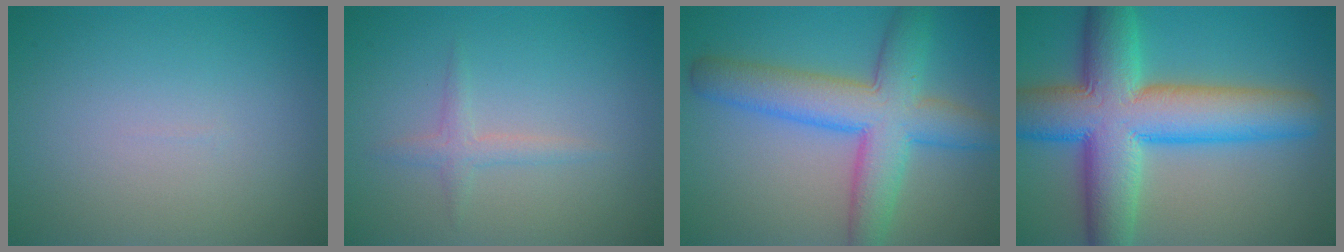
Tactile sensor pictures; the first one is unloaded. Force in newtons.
{"total": 1.5, "press": 1.5, "slide": 0.1}
{"total": 7.9, "press": 7.9, "slide": 0.2}
{"total": 12.2, "press": 12.2, "slide": 0.4}